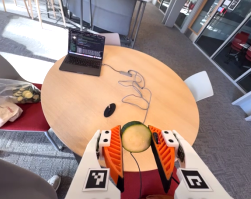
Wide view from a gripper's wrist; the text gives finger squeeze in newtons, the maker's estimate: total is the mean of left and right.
{"total": 11.7, "left": 11.5, "right": 11.9}